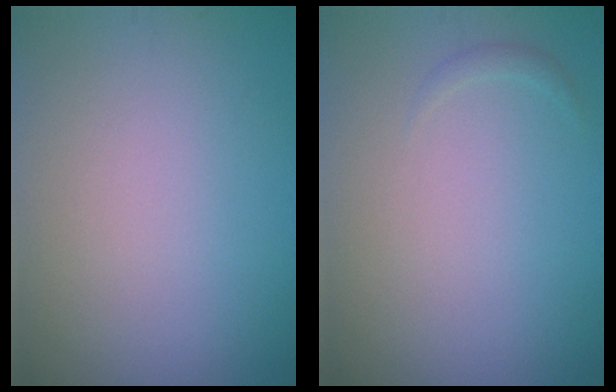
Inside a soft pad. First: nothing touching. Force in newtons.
{"total": 0.5, "press": 0.5, "slide": 0.0}